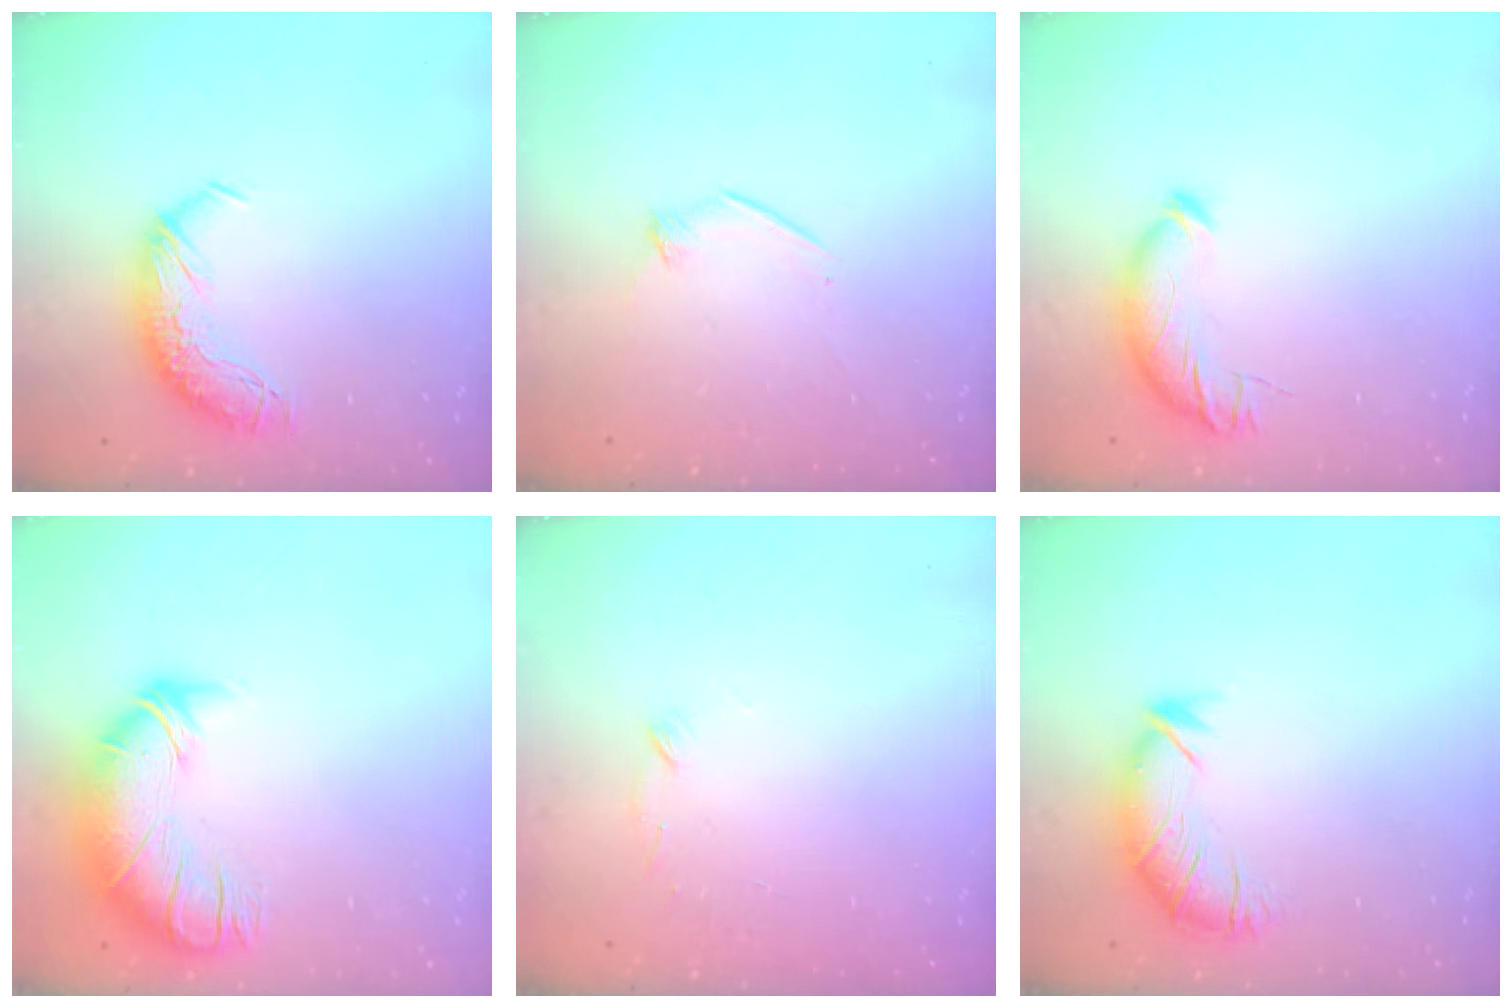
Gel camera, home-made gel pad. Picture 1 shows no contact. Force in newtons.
{"total": 6.2, "press": 6.1, "slide": 1.0}
{"total": 4.4, "press": 4.3, "slide": 1.1}
{"total": 2.6, "press": 0.3, "slide": 2.6}
{"total": 7.9, "press": 7.9, "slide": 0.7}
{"total": 2.8, "press": 2.0, "slide": 1.9}